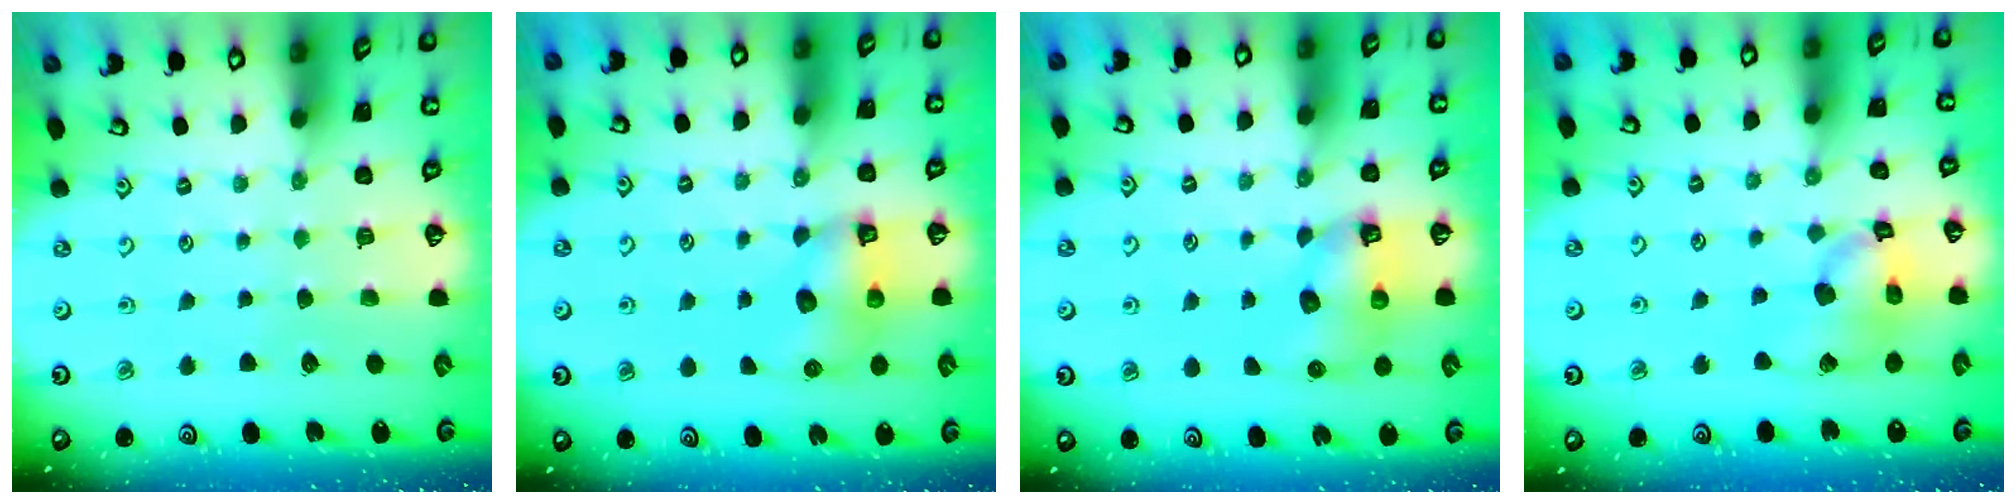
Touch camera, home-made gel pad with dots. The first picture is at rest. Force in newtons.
{"total": 8.0, "press": 8.0, "slide": 0.4}
{"total": 7.0, "press": 7.0, "slide": 0.1}
{"total": 13.8, "press": 13.6, "slide": 1.9}